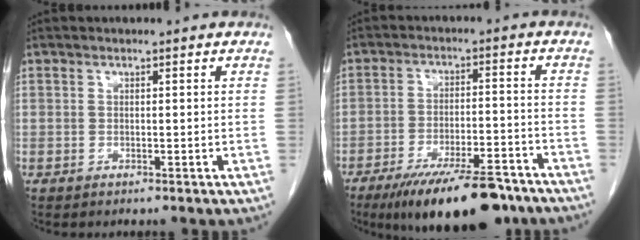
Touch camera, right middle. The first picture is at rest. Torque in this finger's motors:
{"motor_torque": [1.16, -0.98, 0.40, 0.17]}